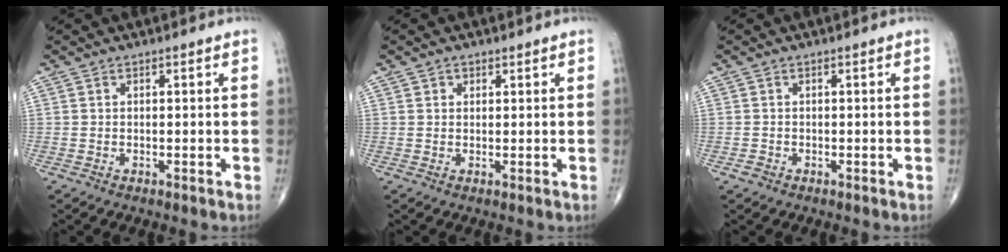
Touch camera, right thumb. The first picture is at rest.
{"total": 1.3, "force": [0.7, 1.1, 0.3], "torque": [0.006, -0.003, 0.008]}
{"total": 0.9, "force": [-0.4, 0.7, 0.2], "torque": [-0.002, 0.001, -0.010]}